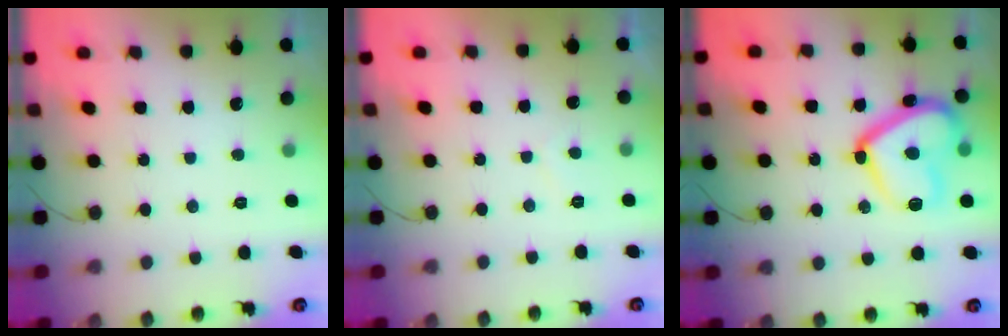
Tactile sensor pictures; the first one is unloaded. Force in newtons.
{"total": 0.5, "press": 0.1, "slide": 0.5}
{"total": 18.4, "press": 18.3, "slide": 1.6}